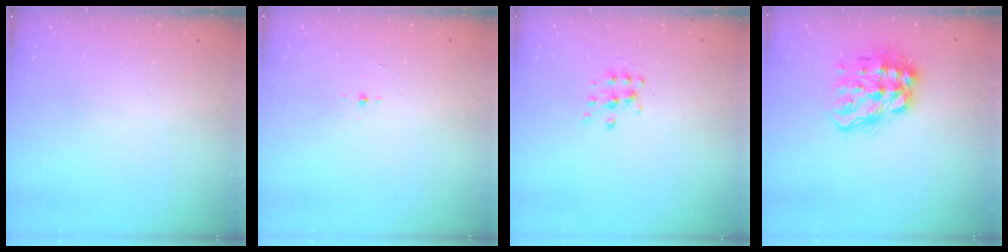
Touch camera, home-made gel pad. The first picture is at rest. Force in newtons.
{"total": 3.2, "press": 3.1, "slide": 0.7}
{"total": 6.0, "press": 6.0, "slide": 0.5}
{"total": 14.8, "press": 14.8, "slide": 1.3}